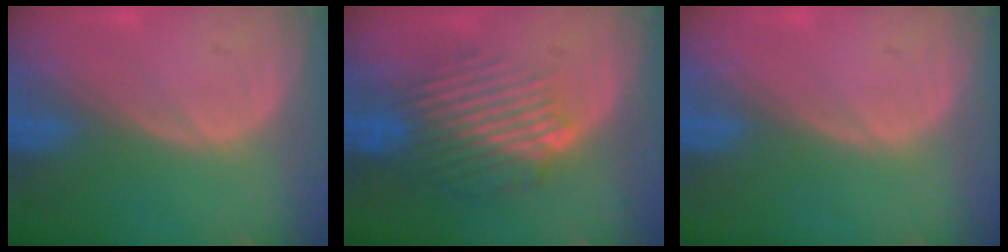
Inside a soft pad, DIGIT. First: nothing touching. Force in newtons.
{"total": 9.2, "press": 8.0, "slide": 4.7}
{"total": 0.0}